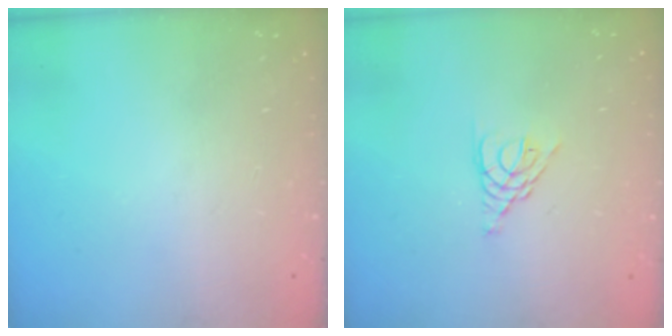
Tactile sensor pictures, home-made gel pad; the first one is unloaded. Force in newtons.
{"total": 3.3, "press": 3.2, "slide": 0.5}